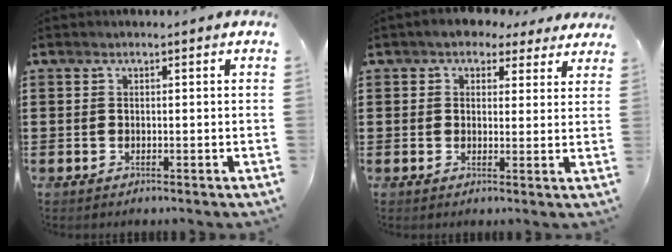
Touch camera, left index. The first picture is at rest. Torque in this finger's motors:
{"motor_torque": [2.14, 0.00, 0.56, 0.07]}